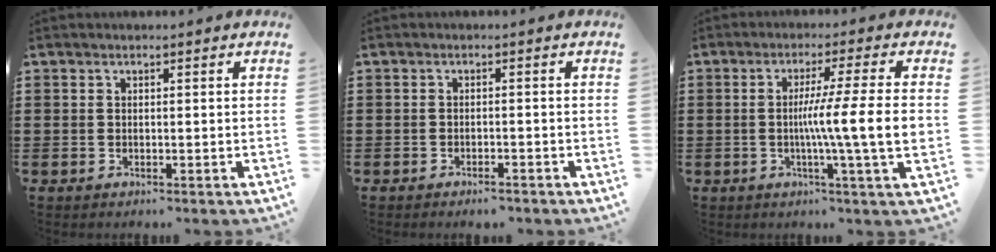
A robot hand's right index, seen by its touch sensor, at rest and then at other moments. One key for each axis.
{"total": 1.3, "fx": -1.2, "fy": 0.1, "fz": 0.5, "tx": -0.014, "ty": 0.000, "tz": -0.023}
{"total": 9.8, "fx": -0.8, "fy": -0.8, "fz": 9.7, "tx": -0.171, "ty": -0.012, "tz": -0.020}